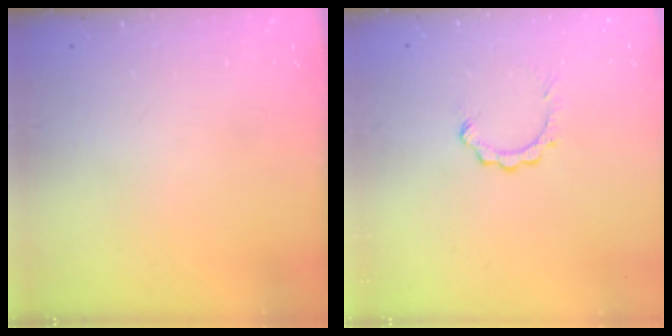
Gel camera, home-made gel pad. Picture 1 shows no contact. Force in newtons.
{"total": 2.9, "press": 2.9, "slide": 0.4}